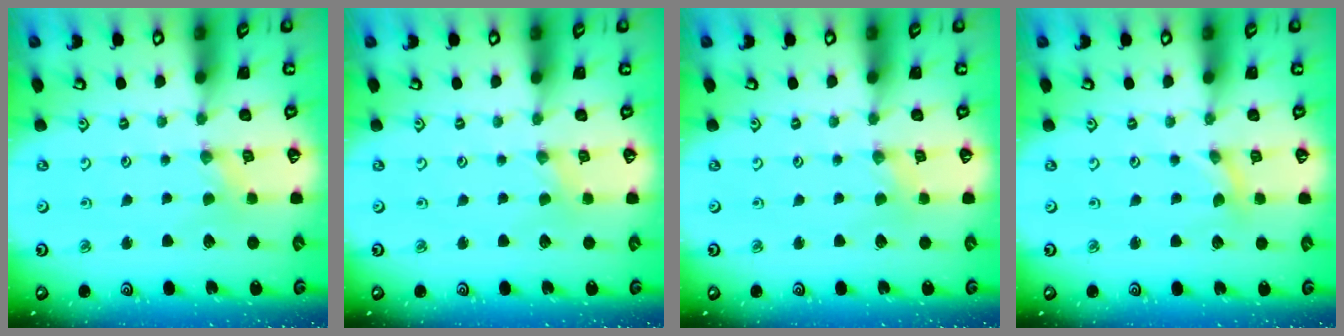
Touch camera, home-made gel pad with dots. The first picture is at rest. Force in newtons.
{"total": 0.0}
{"total": 0.9, "press": 0.9, "slide": 0.2}
{"total": 0.0}